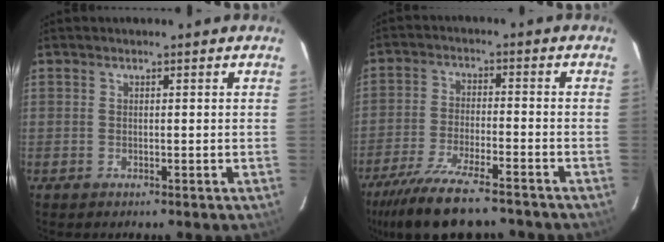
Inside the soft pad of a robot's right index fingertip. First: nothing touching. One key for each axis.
{"total": 16.0, "fx": -13.2, "fy": 3.5, "fz": 8.4, "tx": -0.180, "ty": -0.030, "tz": -0.219}